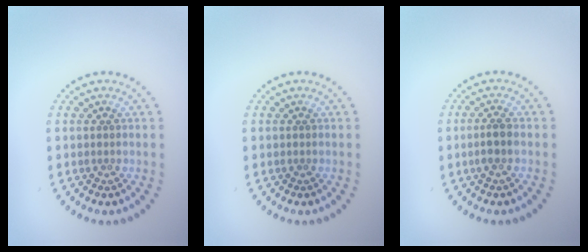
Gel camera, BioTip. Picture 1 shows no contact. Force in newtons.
{"total": 0.0}
{"total": 1.7, "press": 1.4, "slide": 0.8}